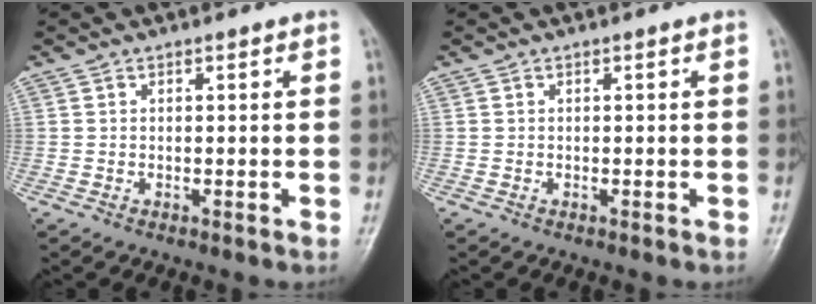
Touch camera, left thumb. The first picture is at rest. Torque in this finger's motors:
{"motor_torque": [0.00, 0.00, 0.00, 0.00, 0.00]}